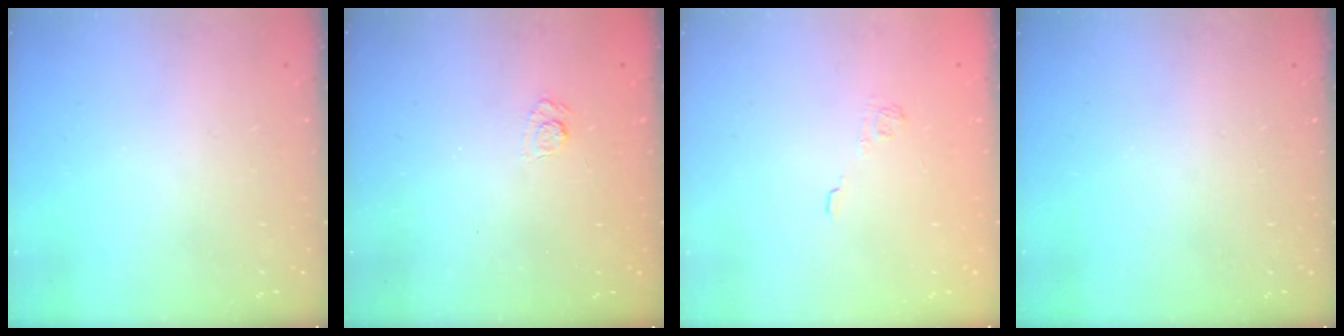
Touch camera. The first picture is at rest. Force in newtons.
{"total": 2.5, "press": 2.1, "slide": 1.4}
{"total": 2.2, "press": 1.8, "slide": 1.3}
{"total": 0.0}